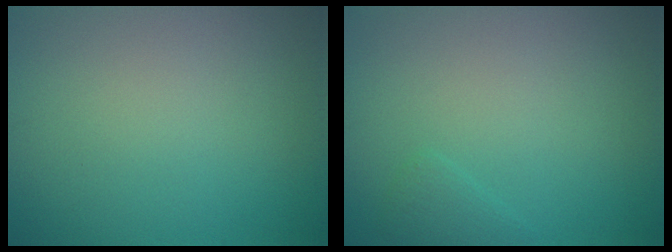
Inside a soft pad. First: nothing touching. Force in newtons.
{"total": 0.9, "press": 0.9, "slide": 0.1}